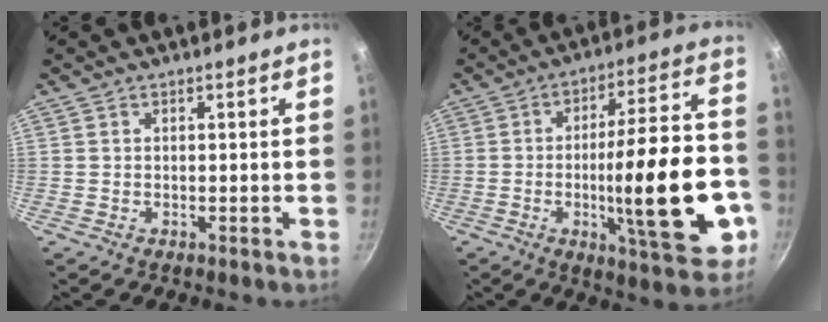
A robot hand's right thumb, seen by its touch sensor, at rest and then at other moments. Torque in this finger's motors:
{"motor_torque": [2.01, 2.97, 2.13, -0.31, 0.28]}